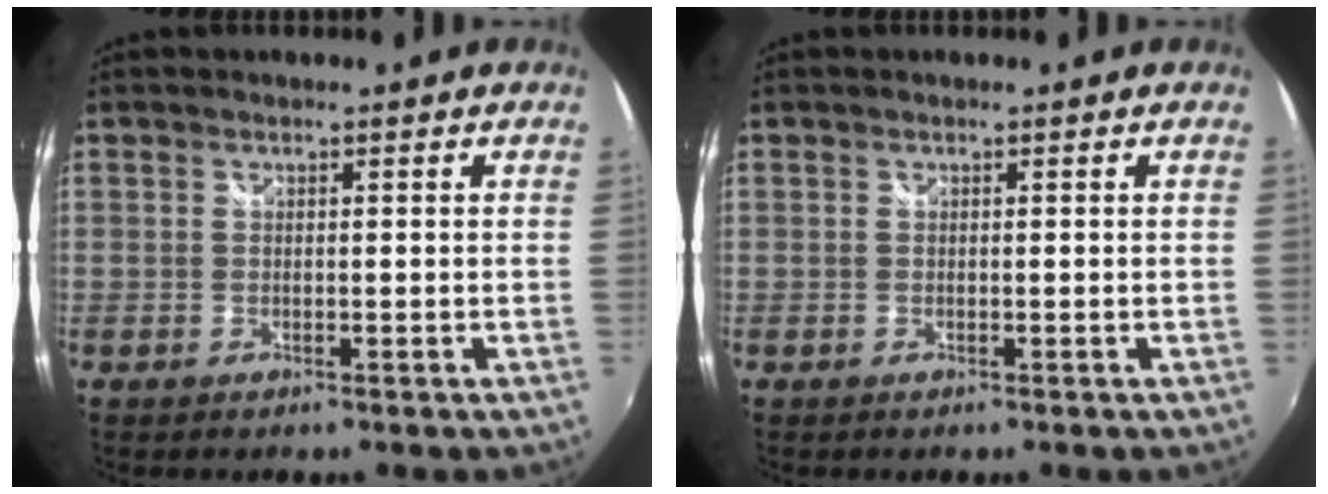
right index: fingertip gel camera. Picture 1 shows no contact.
{"total": 0.0}